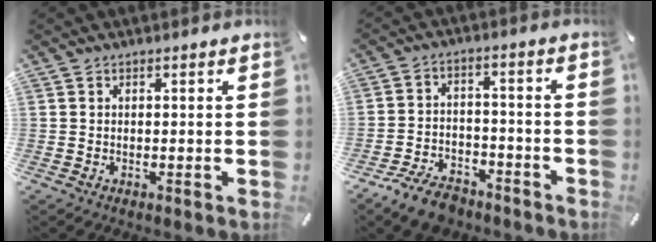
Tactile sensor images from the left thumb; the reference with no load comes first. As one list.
[{"total": 8.6, "force": [-6.8, 4.1, 3.4], "torque": [-0.056, 0.042, -0.126]}]